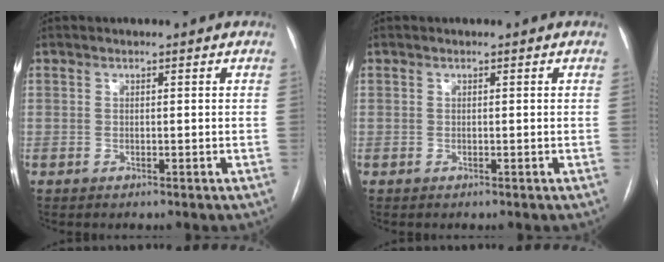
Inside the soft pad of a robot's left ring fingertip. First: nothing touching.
{"total": 0.0}